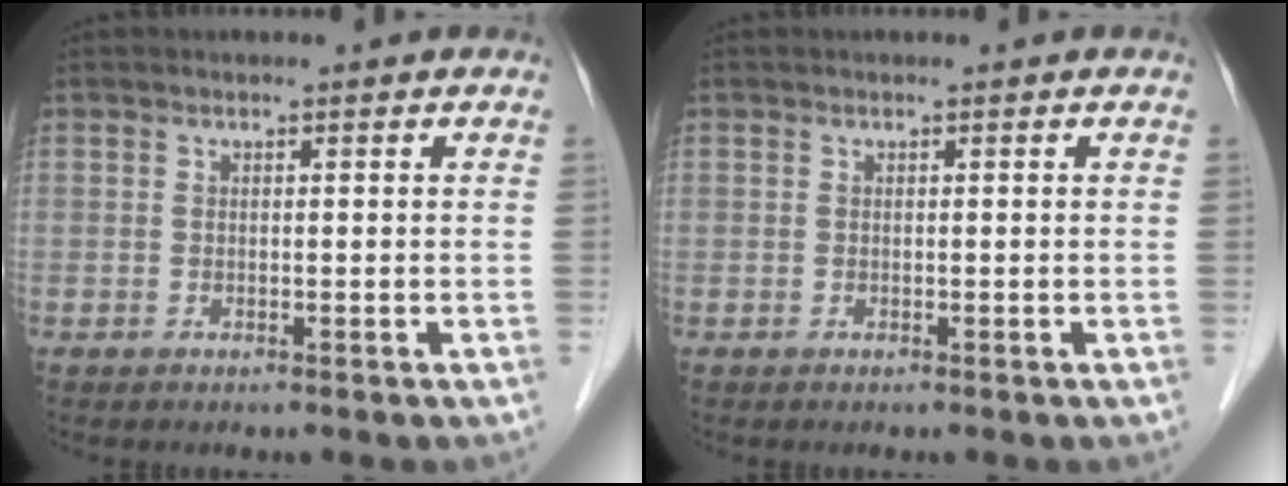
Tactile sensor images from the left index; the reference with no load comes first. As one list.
[{"total": 0.0}]